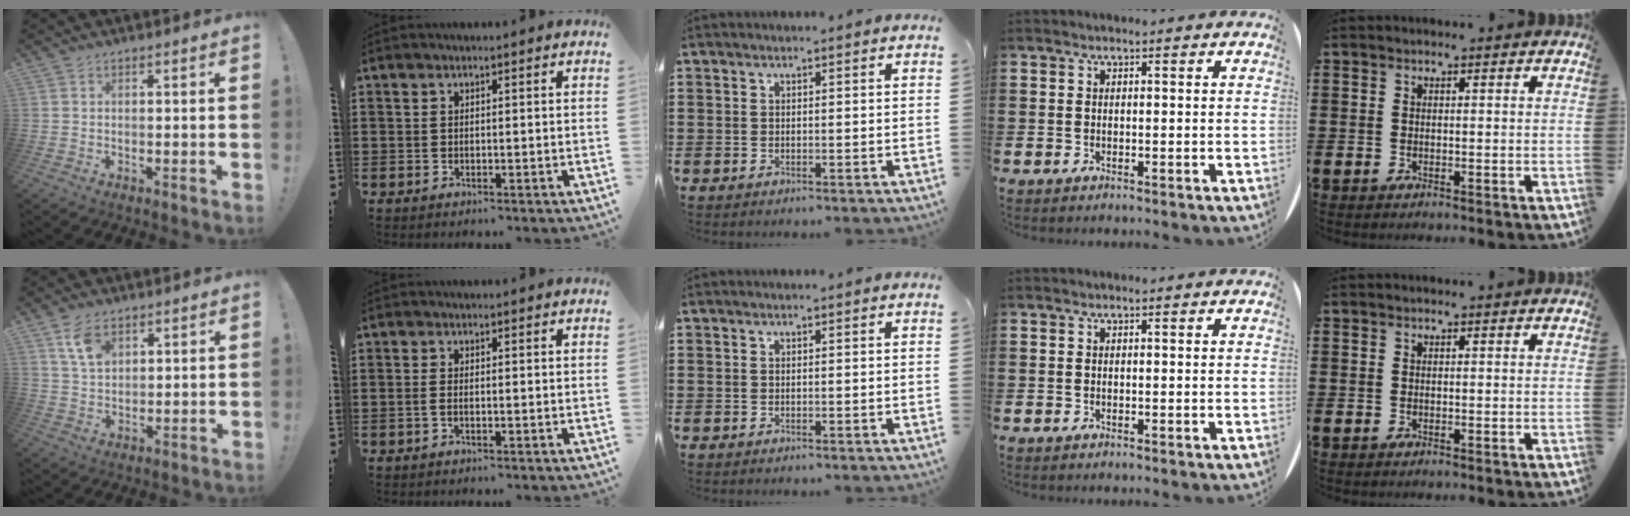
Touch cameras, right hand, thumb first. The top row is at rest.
{"thumb": {"total": 7.2, "force": [4.1, 4.2, 4.3], "torque": [-0.078, -0.013, 0.077]}, "index": {"total": 1.0, "force": [-0.5, 0.2, 0.8], "torque": [-0.017, -0.001, -0.008]}}